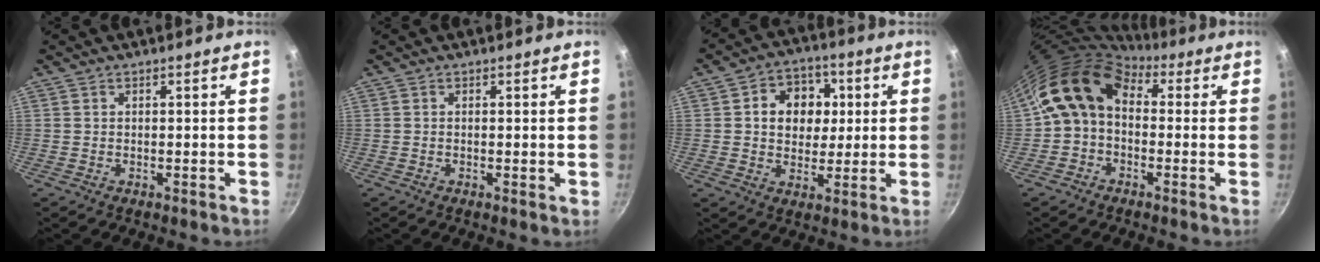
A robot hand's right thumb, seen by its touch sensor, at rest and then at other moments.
{"total": 0.6, "force": [0.0, 0.1, 0.6], "torque": [-0.008, -0.002, -0.002]}
{"total": 11.1, "force": [2.1, 9.0, 6.0], "torque": [-0.049, 0.002, 0.025]}
{"total": 11.3, "force": [1.6, 8.3, 7.5], "torque": [-0.110, 0.026, 0.004]}